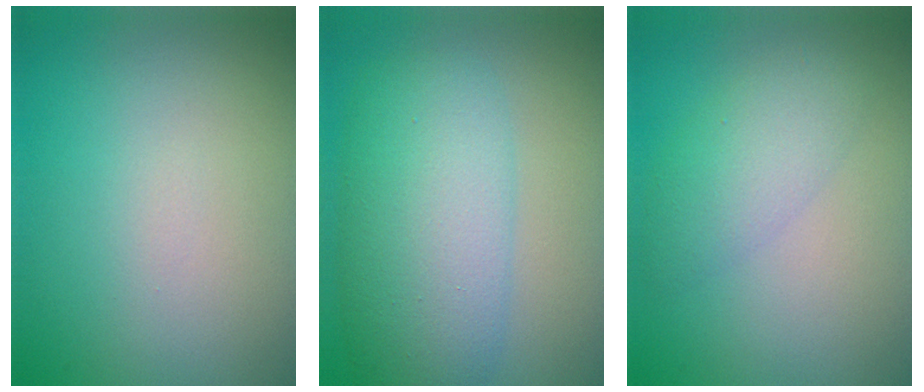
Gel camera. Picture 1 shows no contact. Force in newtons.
{"total": 7.6, "press": 7.6, "slide": 0.1}
{"total": 1.9, "press": 1.9, "slide": 0.2}